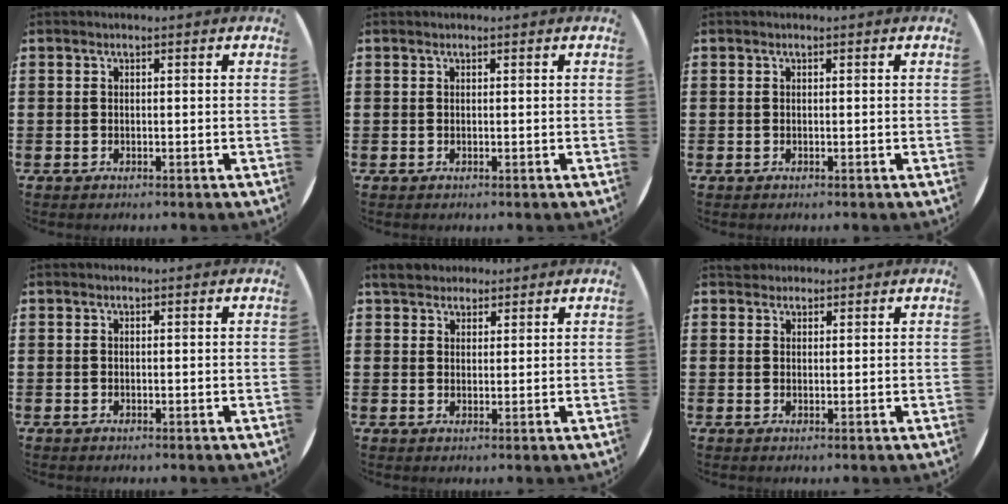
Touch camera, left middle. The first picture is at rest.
{"total": 0.0}
{"total": 0.0}
{"total": 0.0}
{"total": 3.4, "force": [3.1, 1.4, 0.6], "torque": [-0.012, -0.001, 0.058]}
{"total": 1.5, "force": [1.4, 0.6, 0.0], "torque": [0.006, 0.002, 0.026]}